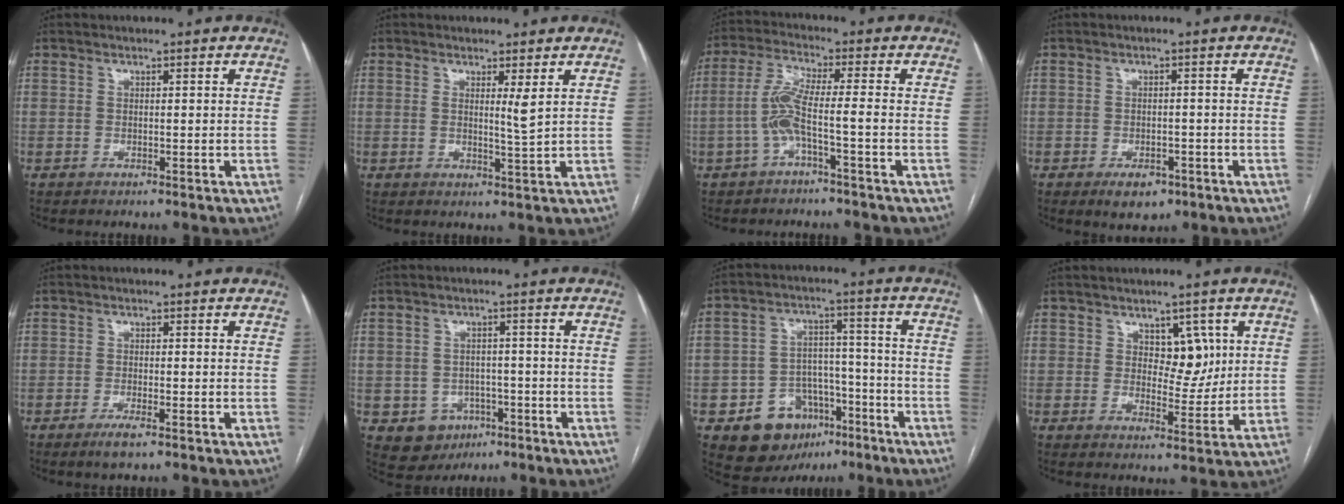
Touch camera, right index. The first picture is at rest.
{"total": 2.5, "force": [1.0, -0.4, 2.3], "torque": [-0.039, -0.012, 0.017]}
{"total": 6.1, "force": [-2.0, -0.1, 5.8], "torque": [-0.125, 0.015, -0.042]}
{"total": 4.2, "force": [-2.5, 2.5, 2.4], "torque": [-0.034, 0.000, -0.028]}
{"total": 2.4, "force": [-1.5, 0.3, 1.8], "torque": [-0.036, -0.003, -0.026]}
{"total": 6.0, "force": [-2.5, 5.2, 1.4], "torque": [-0.019, 0.008, -0.024]}
{"total": 11.0, "force": [-5.7, 8.3, 4.5], "torque": [-0.066, 0.034, -0.077]}
{"total": 5.2, "force": [2.0, 3.1, 3.7], "torque": [-0.043, 0.002, 0.034]}